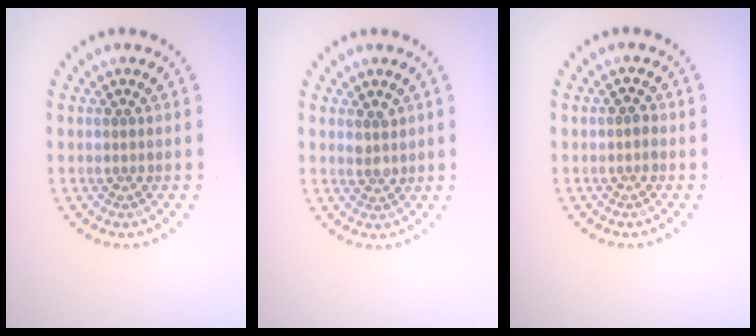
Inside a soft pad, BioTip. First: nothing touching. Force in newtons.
{"total": 1.5, "press": 1.3, "slide": 0.9}
{"total": 0.7, "press": 0.7, "slide": 0.0}